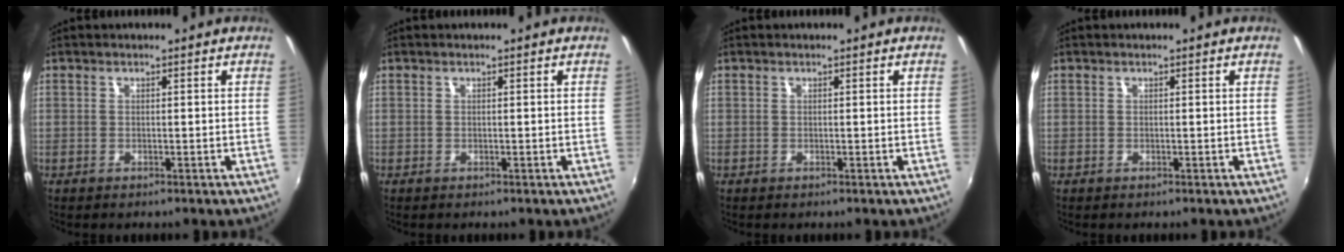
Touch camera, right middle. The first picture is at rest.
{"total": 0.0}
{"total": 0.0}
{"total": 0.0}